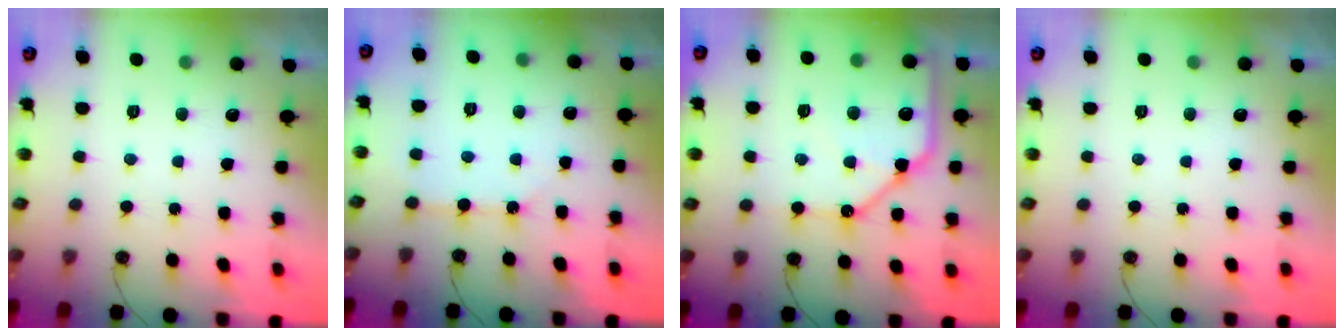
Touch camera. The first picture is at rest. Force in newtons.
{"total": 5.6, "press": 5.5, "slide": 0.5}
{"total": 13.3, "press": 13.2, "slide": 1.7}
{"total": 0.0}